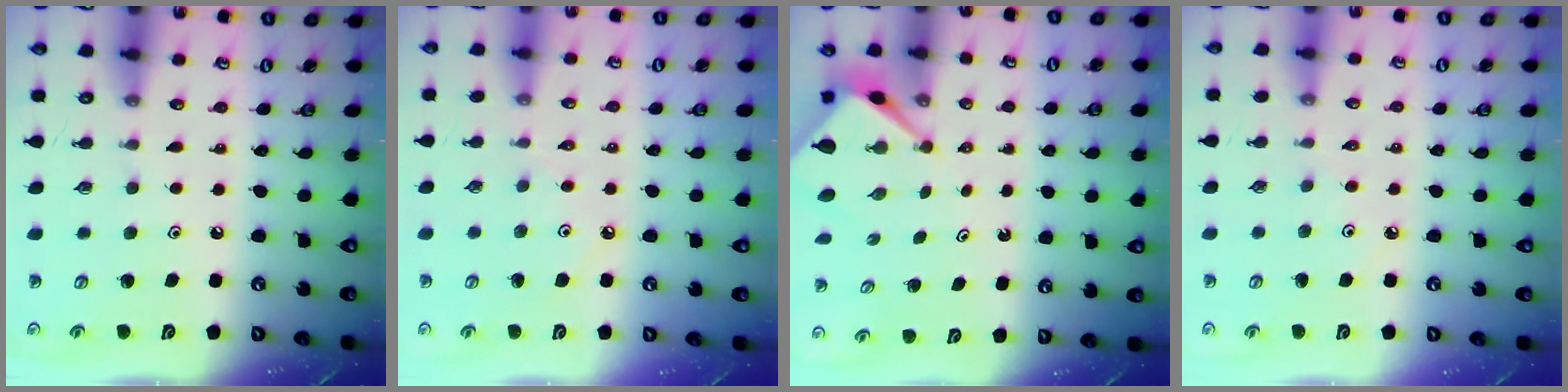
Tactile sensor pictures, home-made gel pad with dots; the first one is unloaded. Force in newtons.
{"total": 2.1, "press": 2.1, "slide": 0.4}
{"total": 2.7, "press": 2.7, "slide": 0.2}
{"total": 3.3, "press": 3.3, "slide": 0.5}